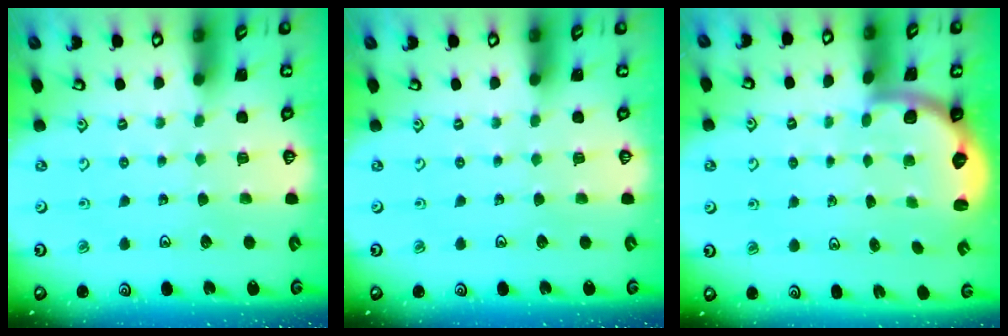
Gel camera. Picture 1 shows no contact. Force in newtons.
{"total": 0.0}
{"total": 2.5, "press": 2.1, "slide": 1.4}